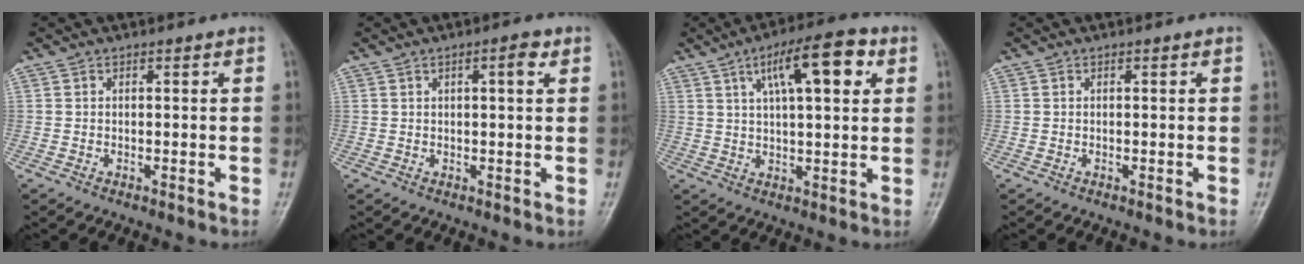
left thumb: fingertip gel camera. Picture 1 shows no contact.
{"total": 2.7, "force": [1.2, 0.6, 2.4], "torque": [-0.037, 0.001, 0.017]}
{"total": 12.6, "force": [5.1, 4.1, 10.8], "torque": [-0.155, 0.006, 0.077]}
{"total": 0.0}